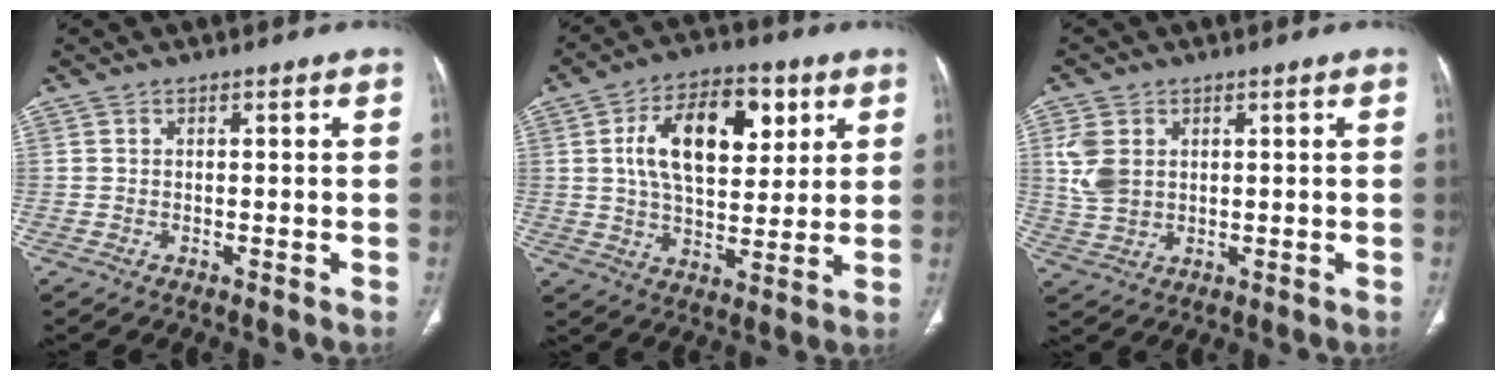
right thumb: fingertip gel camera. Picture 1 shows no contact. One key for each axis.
{"total": 16.7, "fx": 5.0, "fy": 9.4, "fz": 12.9, "tx": -0.181, "ty": -0.005, "tz": 0.082}
{"total": 6.6, "fx": 1.7, "fy": 4.8, "fz": 4.2, "tx": -0.082, "ty": -0.004, "tz": 0.043}